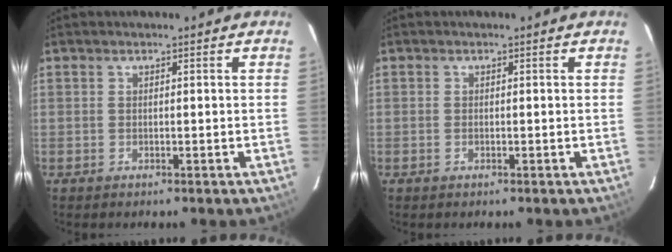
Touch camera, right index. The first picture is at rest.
{"total": 0.6, "force": [-0.2, 0.4, 0.5], "torque": [-0.010, 0.000, -0.005]}